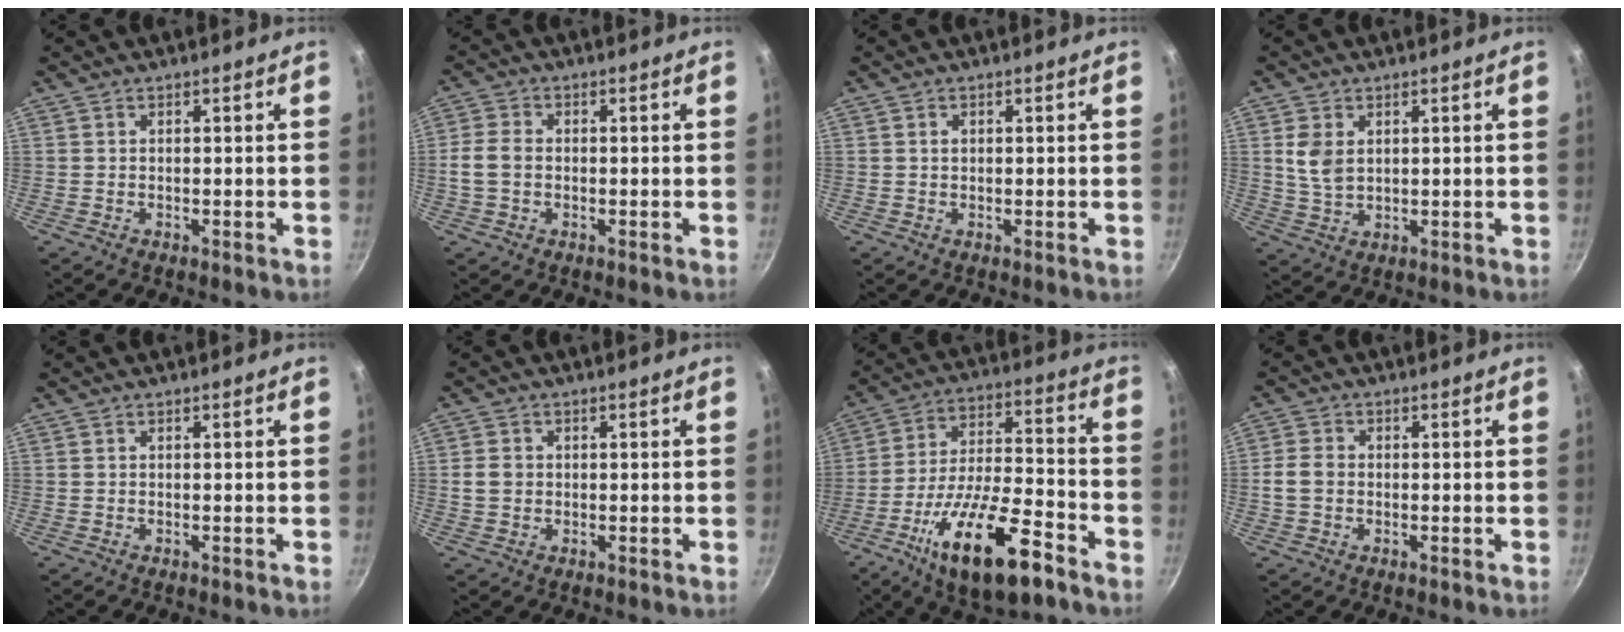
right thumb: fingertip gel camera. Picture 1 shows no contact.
{"total": 4.5, "force": [-0.5, 3.3, 3.0], "torque": [-0.058, 0.011, -0.014]}
{"total": 0.9, "force": [0.3, 0.7, 0.5], "torque": [-0.007, 0.004, 0.004]}
{"total": 5.5, "force": [1.5, 3.7, 3.8], "torque": [-0.071, -0.012, 0.034]}
{"total": 0.0}
{"total": 3.2, "force": [0.0, 2.8, 1.6], "torque": [-0.022, 0.005, -0.001]}
{"total": 20.4, "force": [-11.0, 7.1, 15.7], "torque": [-0.257, 0.044, -0.189]}
{"total": 4.4, "force": [-0.3, 3.4, 2.8], "torque": [-0.049, 0.009, -0.009]}